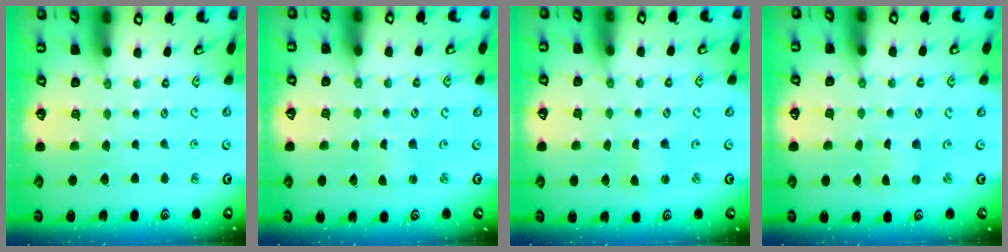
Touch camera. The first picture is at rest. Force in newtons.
{"total": 0.5, "press": 0.5, "slide": 0.1}
{"total": 1.0, "press": 1.0, "slide": 0.1}
{"total": 0.0}